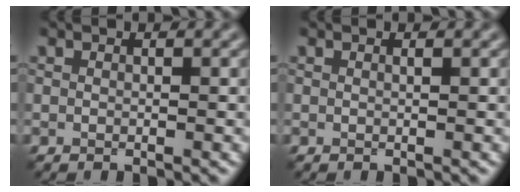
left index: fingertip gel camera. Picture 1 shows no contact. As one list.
[{"total": 0.0}]